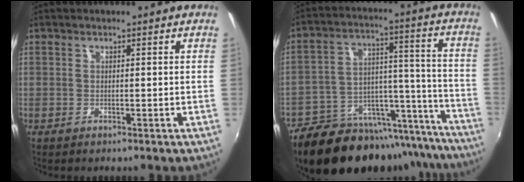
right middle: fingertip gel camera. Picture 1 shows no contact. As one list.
[{"total": 26.2, "force": [-20.6, 11.6, 11.4], "torque": [-0.191, 0.041, -0.262]}]